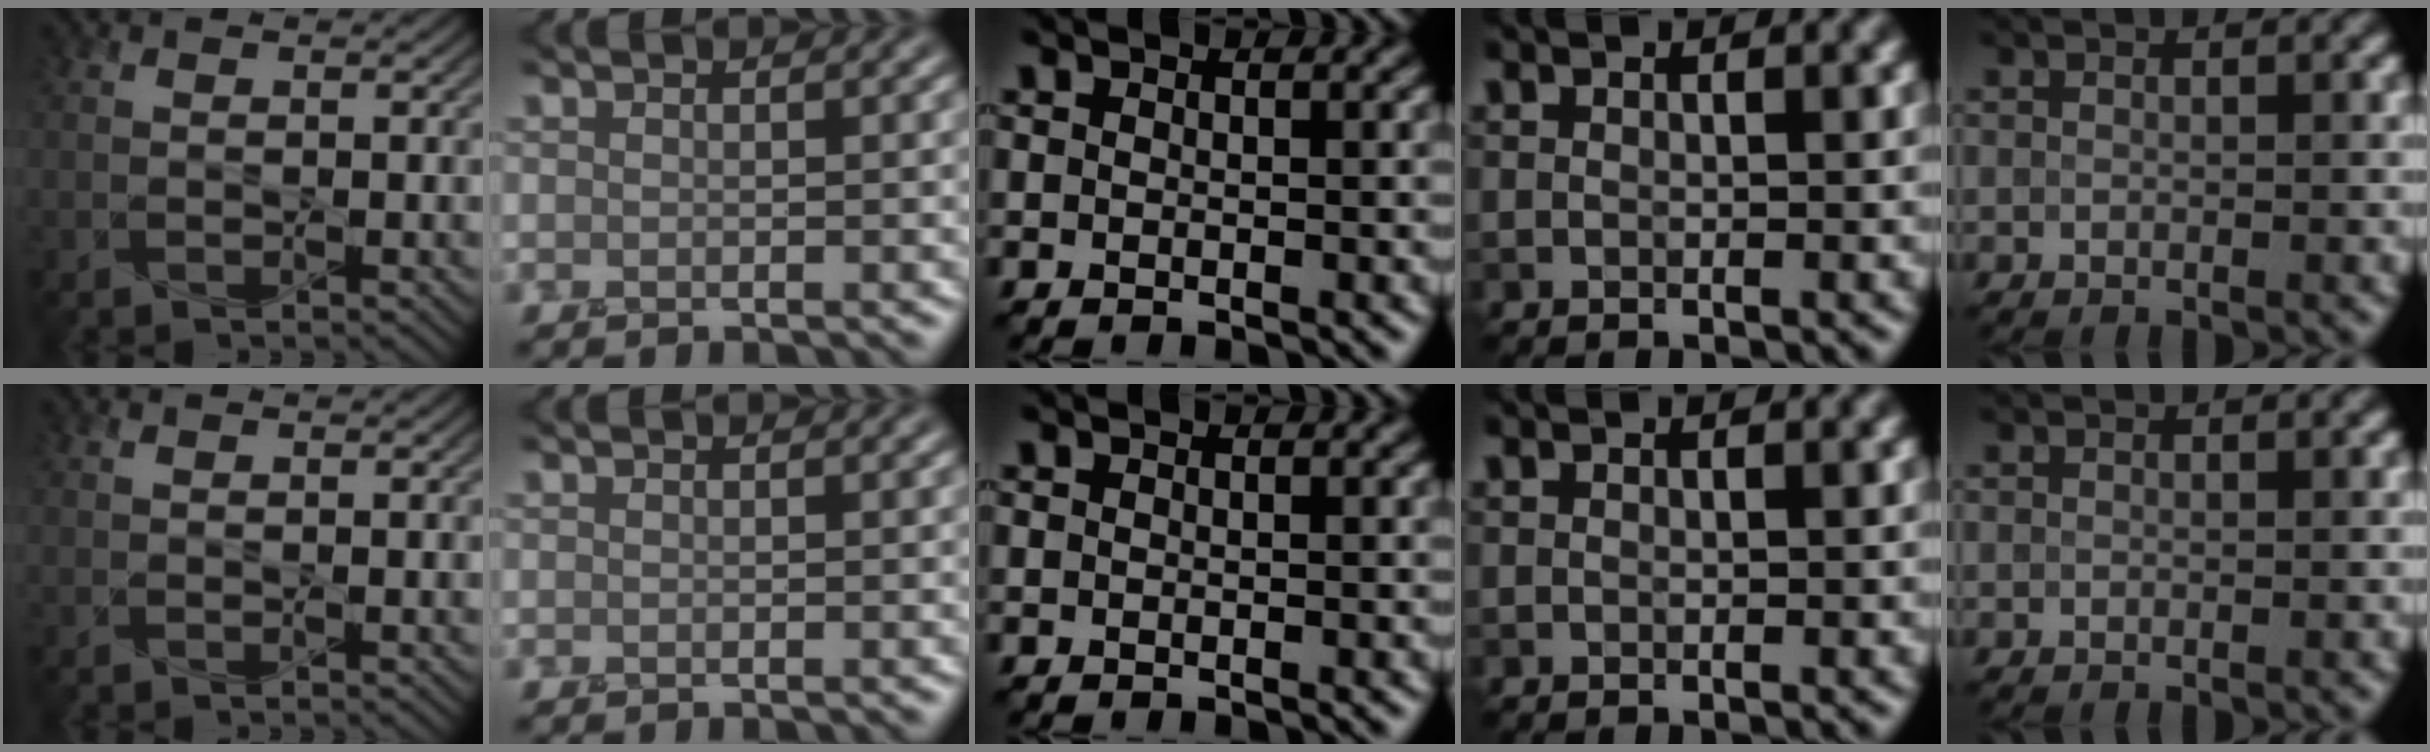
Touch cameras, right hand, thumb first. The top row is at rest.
{"thumb": {"total": 0.5, "force": [0.5, 0.0, 0.3], "torque": [-0.006, 0.003, 0.009]}}